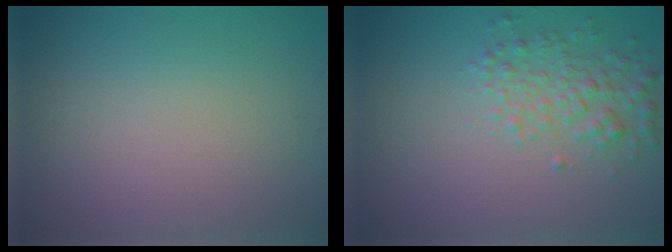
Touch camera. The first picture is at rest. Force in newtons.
{"total": 3.0, "press": 3.0, "slide": 0.1}